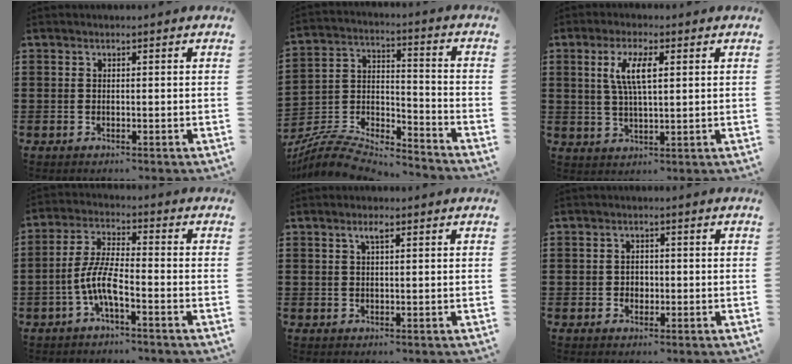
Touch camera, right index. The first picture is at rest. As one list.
[{"total": 7.1, "force": [-6.7, 1.6, 1.9], "torque": [-0.047, 0.000, -0.135]}, {"total": 5.8, "force": [1.5, 1.8, 5.3], "torque": [-0.108, 0.008, 0.024]}, {"total": 7.0, "force": [-3.1, 1.6, 6.1], "torque": [-0.151, -0.015, -0.066]}, {"total": 1.7, "force": [0.8, 0.4, 1.5], "torque": [-0.032, 0.004, 0.012]}, {"total": 1.5, "force": [-0.3, 1.4, 0.6], "torque": [-0.014, 0.005, -0.008]}]